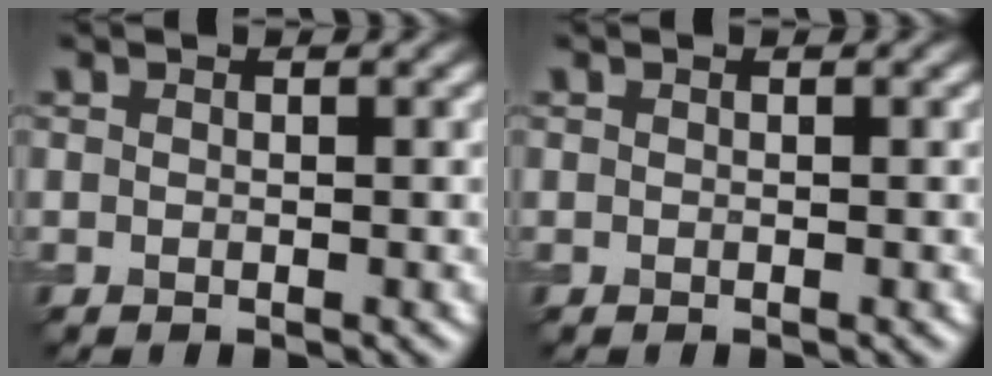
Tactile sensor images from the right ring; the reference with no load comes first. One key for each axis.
{"total": 0.0}